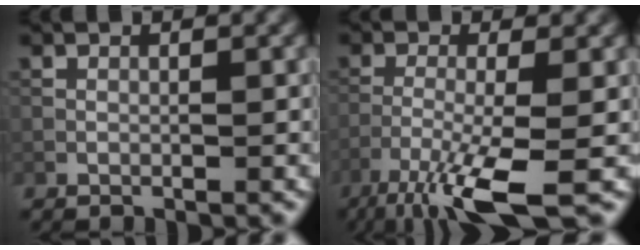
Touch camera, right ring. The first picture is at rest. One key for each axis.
{"total": 8.2, "fx": -4.7, "fy": 1.4, "fz": 6.6, "tx": -0.123, "ty": -0.010, "tz": -0.099}